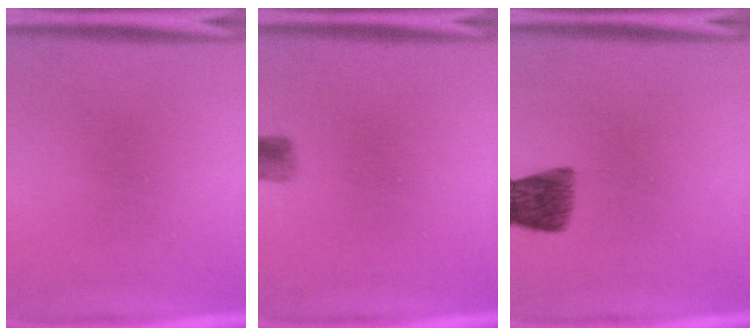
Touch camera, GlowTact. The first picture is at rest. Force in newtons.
{"total": 2.4}
{"total": 6.5}